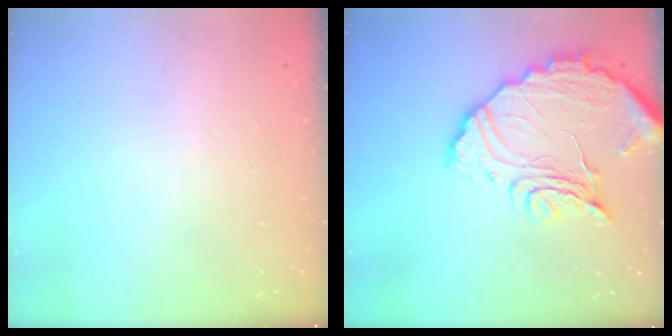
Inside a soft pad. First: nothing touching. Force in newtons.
{"total": 15.9, "press": 15.8, "slide": 1.2}